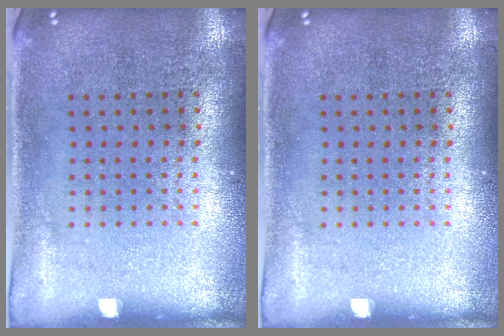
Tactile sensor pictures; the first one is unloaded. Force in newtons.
{"total": 0.0}